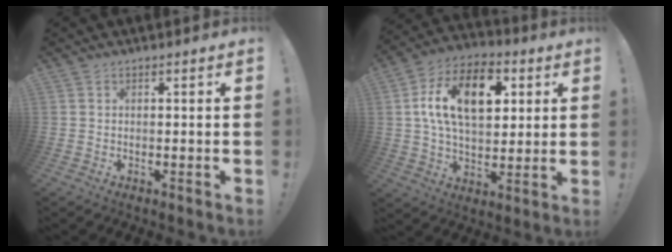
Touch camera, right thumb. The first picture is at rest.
{"total": 18.4, "force": [5.5, 10.9, 13.8], "torque": [-0.227, -0.004, 0.094]}